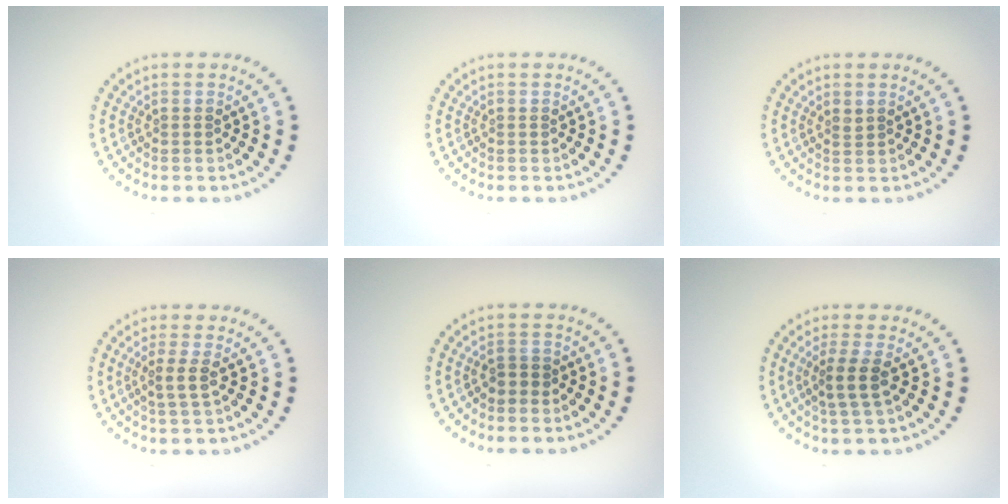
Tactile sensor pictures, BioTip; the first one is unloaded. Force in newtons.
{"total": 0.0}
{"total": 0.6, "press": 0.5, "slide": 0.4}
{"total": 1.6, "press": 1.3, "slide": 1.0}
{"total": 1.1, "press": 1.0, "slide": 0.4}
{"total": 2.3, "press": 1.8, "slide": 1.5}